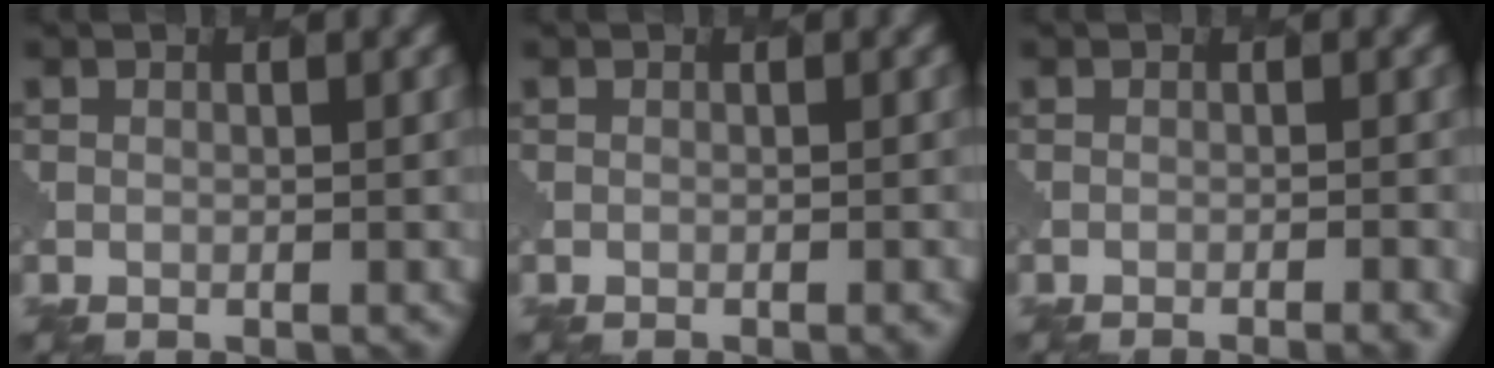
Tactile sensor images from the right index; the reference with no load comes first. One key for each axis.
{"total": 1.0, "fx": -0.4, "fy": 0.4, "fz": 0.8, "tx": 0.002, "ty": 0.004, "tz": 0.000}
{"total": 2.5, "fx": -1.3, "fy": 0.8, "fz": 2.0, "tx": -0.012, "ty": 0.013, "tz": -0.016}